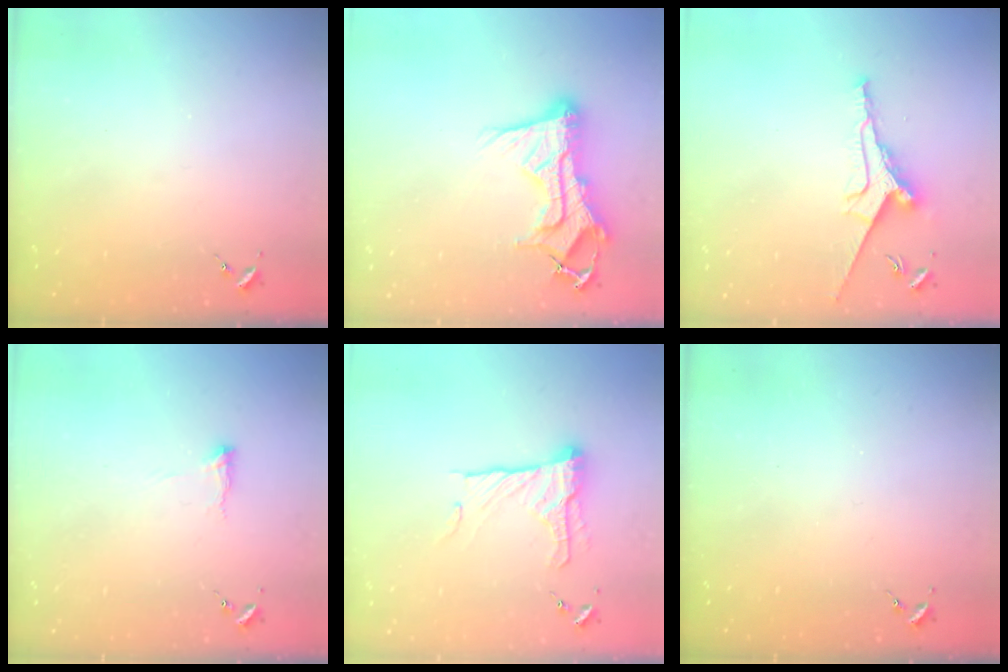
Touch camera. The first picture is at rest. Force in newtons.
{"total": 19.3, "press": 19.2, "slide": 1.9}
{"total": 10.0, "press": 10.0, "slide": 0.3}
{"total": 5.5, "press": 5.4, "slide": 0.9}
{"total": 16.1, "press": 16.1, "slide": 1.1}
{"total": 0.0}